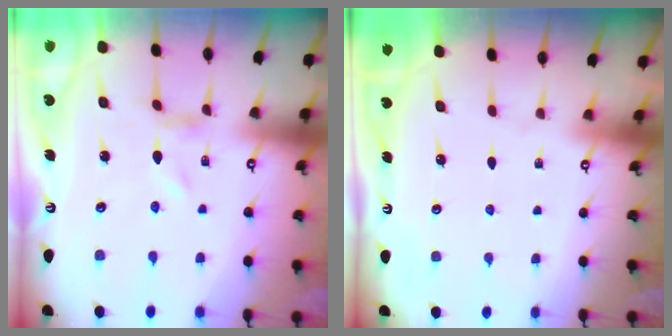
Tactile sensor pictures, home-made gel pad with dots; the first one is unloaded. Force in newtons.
{"total": 0.0}